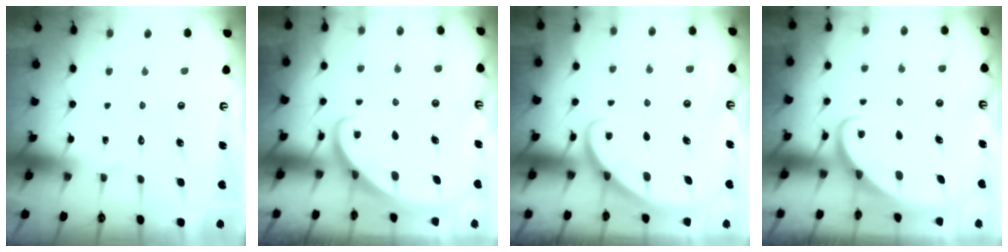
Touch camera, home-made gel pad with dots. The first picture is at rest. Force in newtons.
{"total": 2.7, "press": 2.6, "slide": 0.2}
{"total": 3.7, "press": 3.7, "slide": 0.1}
{"total": 2.5, "press": 2.5, "slide": 0.2}